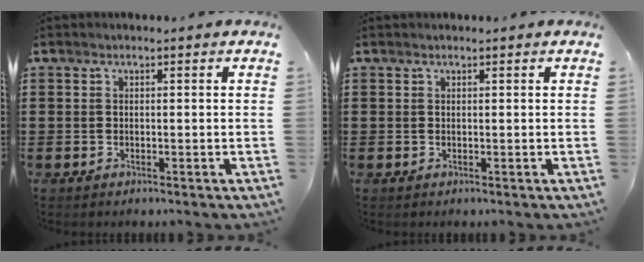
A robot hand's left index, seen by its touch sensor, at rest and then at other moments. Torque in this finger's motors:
{"motor_torque": [0.03, -0.08, 0.04, 0.01]}